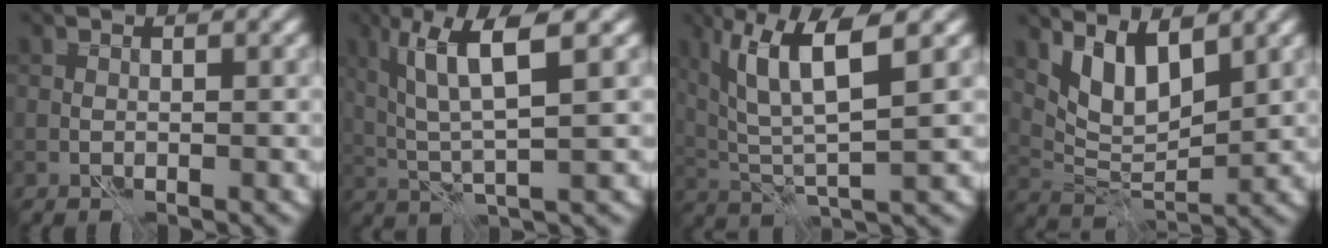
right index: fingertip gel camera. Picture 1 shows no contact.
{"total": 6.4, "force": [2.4, 1.0, 5.8], "torque": [-0.121, 0.005, 0.049]}
{"total": 7.3, "force": [3.4, 1.6, 6.3], "torque": [-0.130, 0.002, 0.067]}
{"total": 5.4, "force": [2.8, 2.5, 3.8], "torque": [-0.079, -0.013, 0.058]}